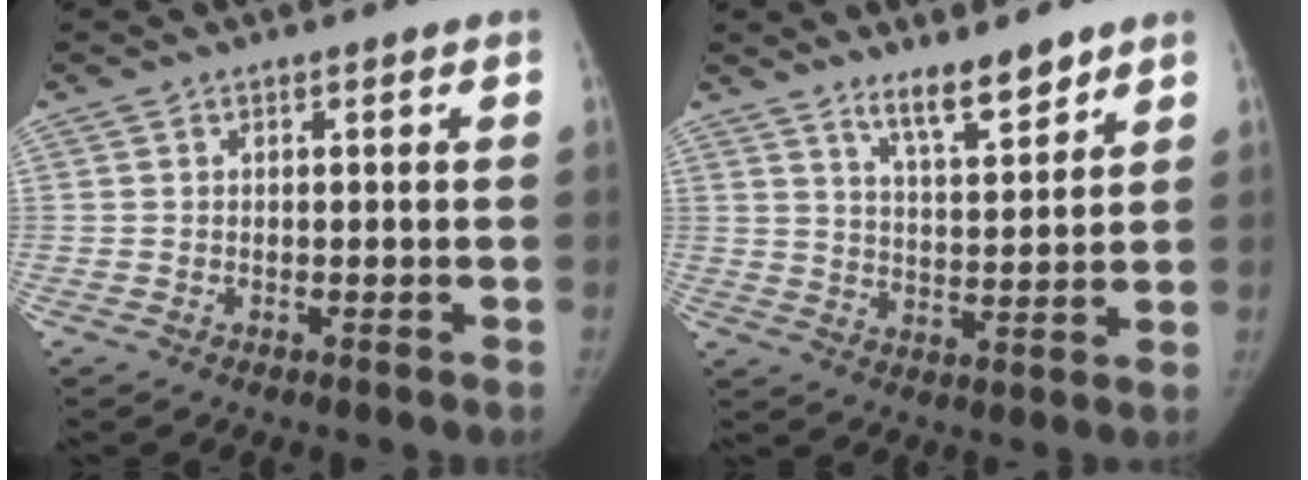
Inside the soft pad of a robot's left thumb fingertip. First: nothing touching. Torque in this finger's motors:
{"motor_torque": [0.07, -0.04, 0.55, -0.02, -0.02]}